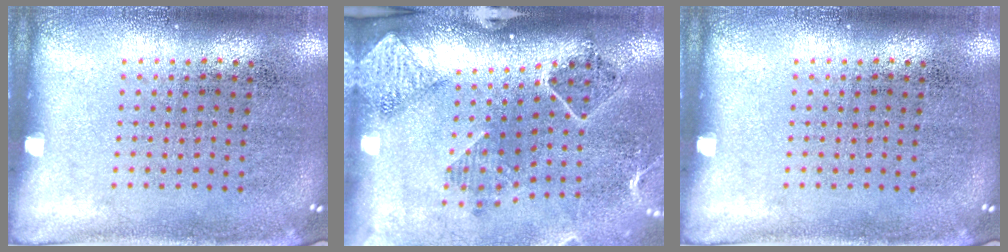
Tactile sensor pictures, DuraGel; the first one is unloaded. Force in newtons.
{"total": 1.6, "press": 1.6, "slide": 0.2}
{"total": 0.0}